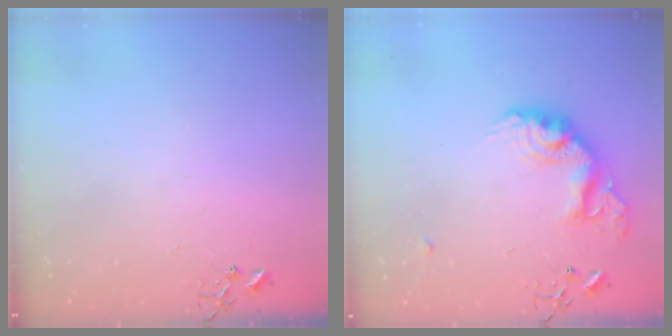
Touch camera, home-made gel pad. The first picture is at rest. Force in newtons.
{"total": 17.2, "press": 17.2, "slide": 1.2}